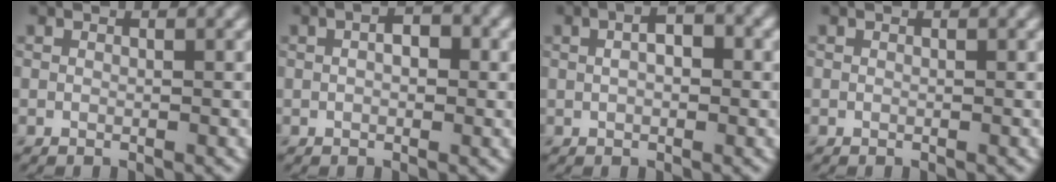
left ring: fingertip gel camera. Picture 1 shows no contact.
{"total": 3.7, "force": [1.1, 2.2, 2.8], "torque": [-0.021, 0.014, -0.010]}
{"total": 3.9, "force": [1.1, 2.0, 3.1], "torque": [-0.042, 0.008, 0.004]}
{"total": 0.0}